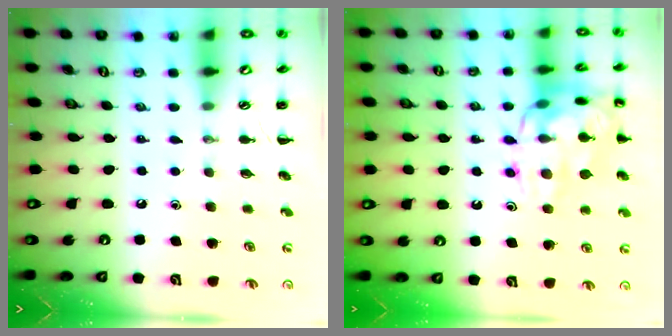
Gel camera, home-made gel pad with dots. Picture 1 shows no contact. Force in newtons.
{"total": 16.4, "press": 16.4, "slide": 0.5}